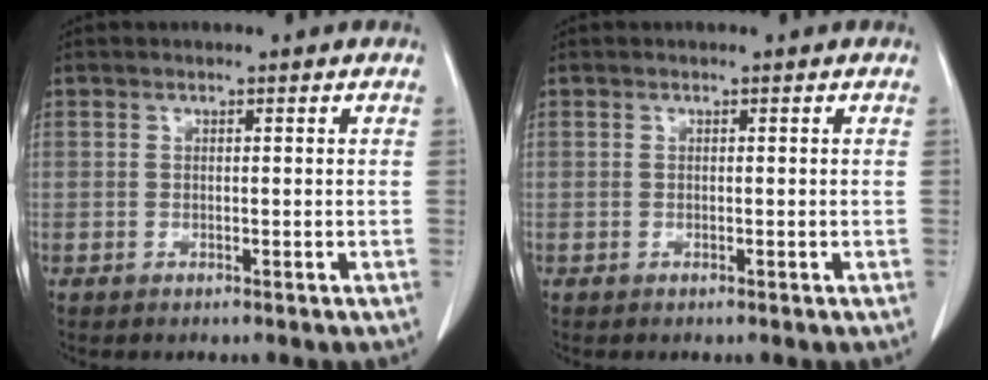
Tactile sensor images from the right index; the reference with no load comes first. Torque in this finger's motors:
{"motor_torque": [0.01, 0.00, 0.00, 0.00]}